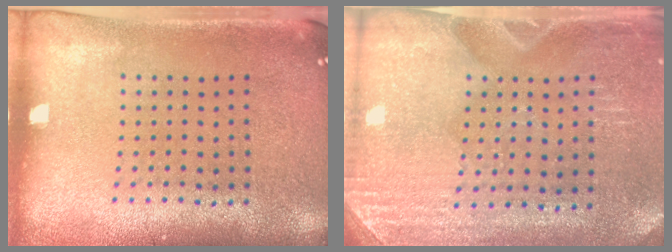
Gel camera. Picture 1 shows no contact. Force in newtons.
{"total": 3.0, "press": 2.9, "slide": 0.7}